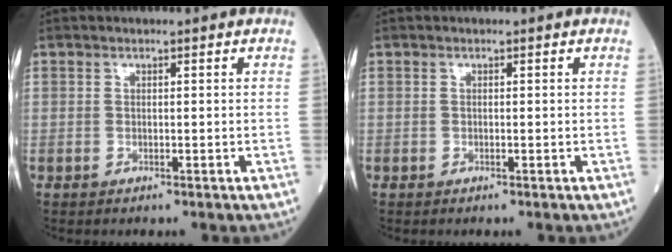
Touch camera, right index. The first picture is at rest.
{"total": 0.0}